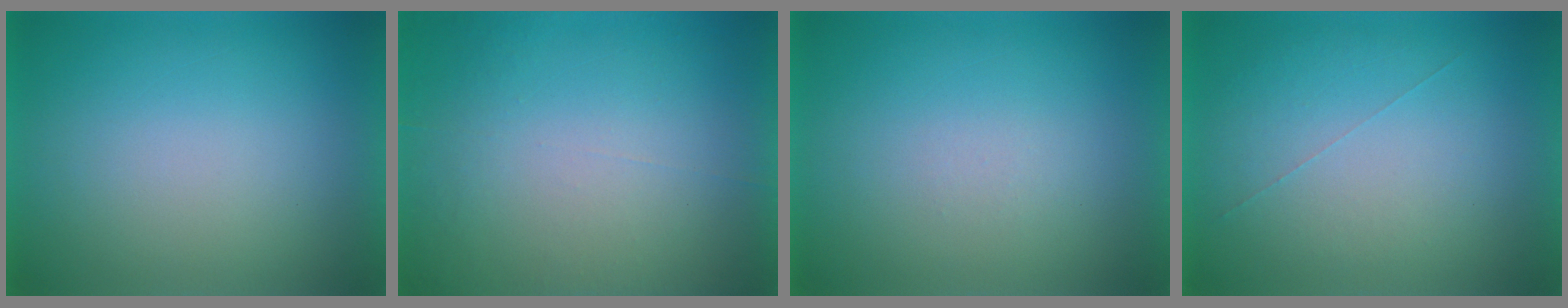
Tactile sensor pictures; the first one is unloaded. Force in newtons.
{"total": 7.3}
{"total": 1.4}
{"total": 1.0}